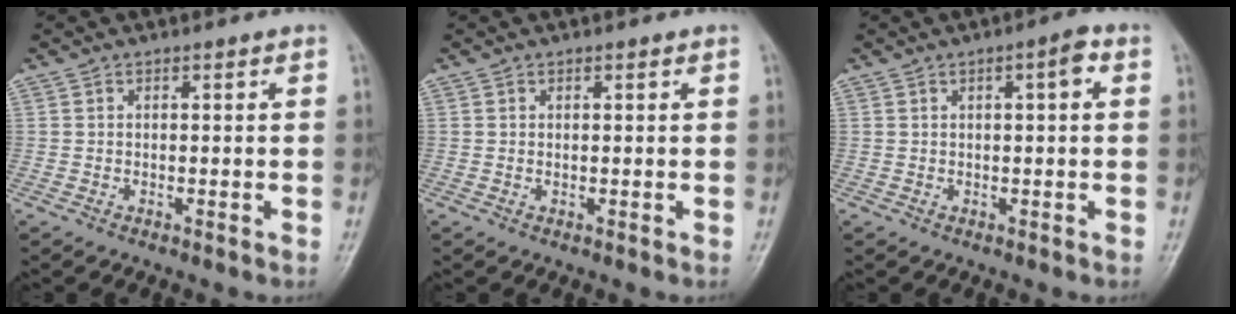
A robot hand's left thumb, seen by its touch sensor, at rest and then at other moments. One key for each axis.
{"total": 0.6, "fx": 0.3, "fy": 0.2, "fz": 0.4, "tx": -0.006, "ty": -0.001, "tz": 0.005}
{"total": 3.3, "fx": 0.9, "fy": 0.9, "fz": 3.0, "tx": -0.044, "ty": 0.007, "tz": 0.011}